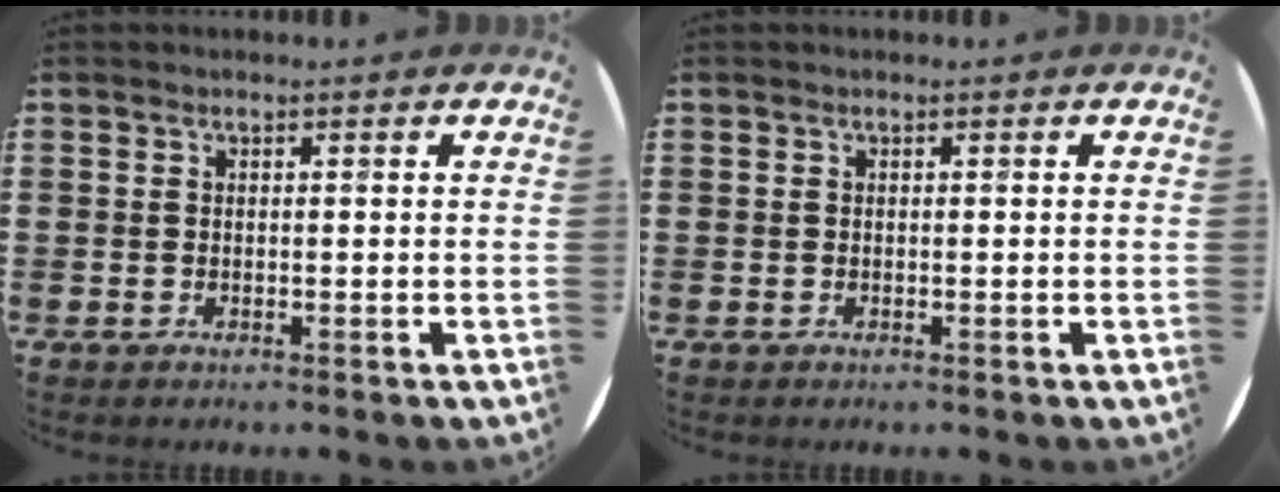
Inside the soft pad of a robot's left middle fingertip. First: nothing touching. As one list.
[{"total": 0.0}]